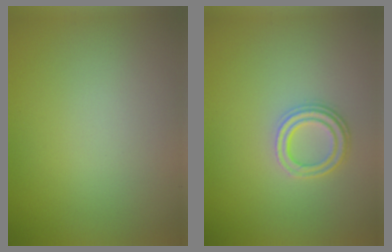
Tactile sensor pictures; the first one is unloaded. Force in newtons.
{"total": 2.8, "press": 2.3, "slide": 1.6}